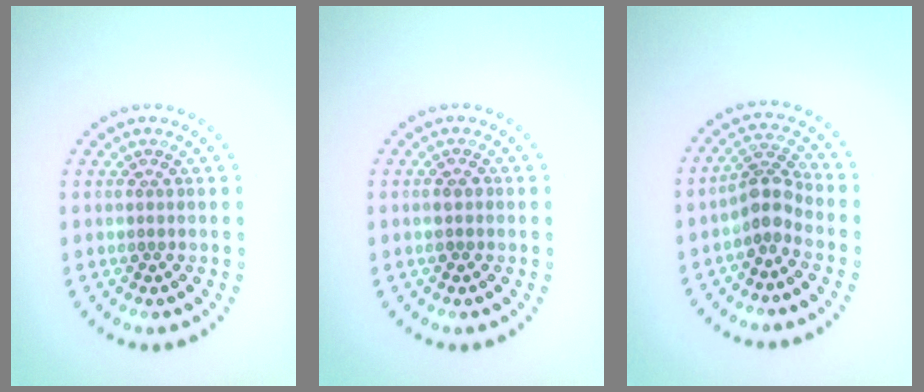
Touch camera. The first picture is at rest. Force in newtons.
{"total": 1.0, "press": 1.0, "slide": 0.1}
{"total": 2.7, "press": 2.1, "slide": 1.7}